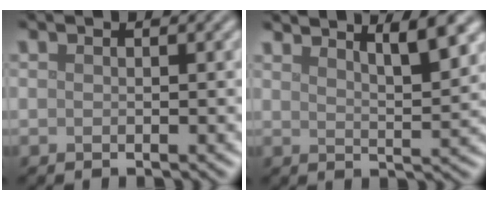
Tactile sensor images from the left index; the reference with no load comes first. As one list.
[{"total": 5.1, "force": [3.9, 1.1, 3.1], "torque": [-0.033, 0.012, 0.048]}]